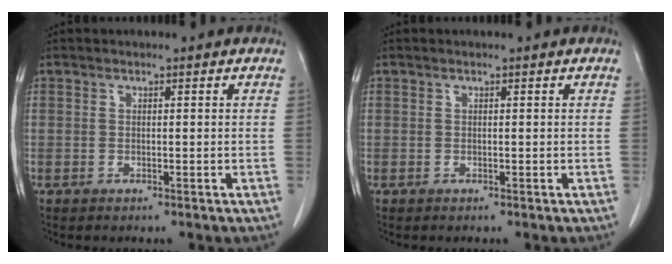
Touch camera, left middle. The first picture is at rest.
{"total": 0.0}